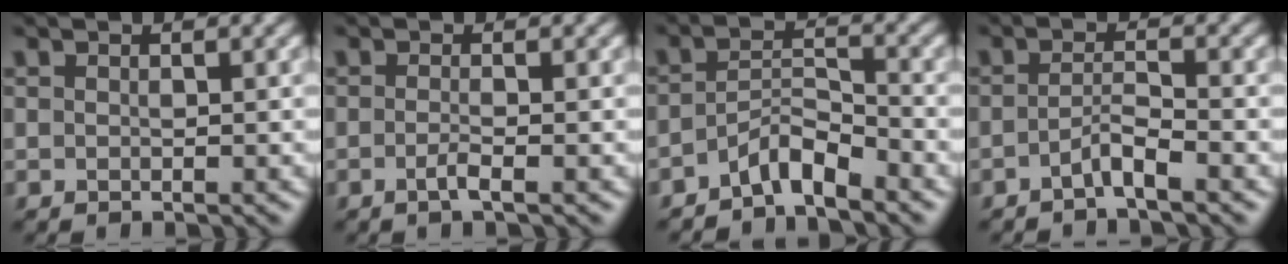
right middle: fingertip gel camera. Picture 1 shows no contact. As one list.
[{"total": 1.5, "force": [-0.5, 0.3, 1.3], "torque": [-0.023, -0.002, -0.015]}, {"total": 3.1, "force": [-2.5, 0.7, 1.7], "torque": [-0.030, 0.011, -0.052]}, {"total": 1.9, "force": [-1.3, 0.2, 1.4], "torque": [-0.027, 0.005, -0.030]}]